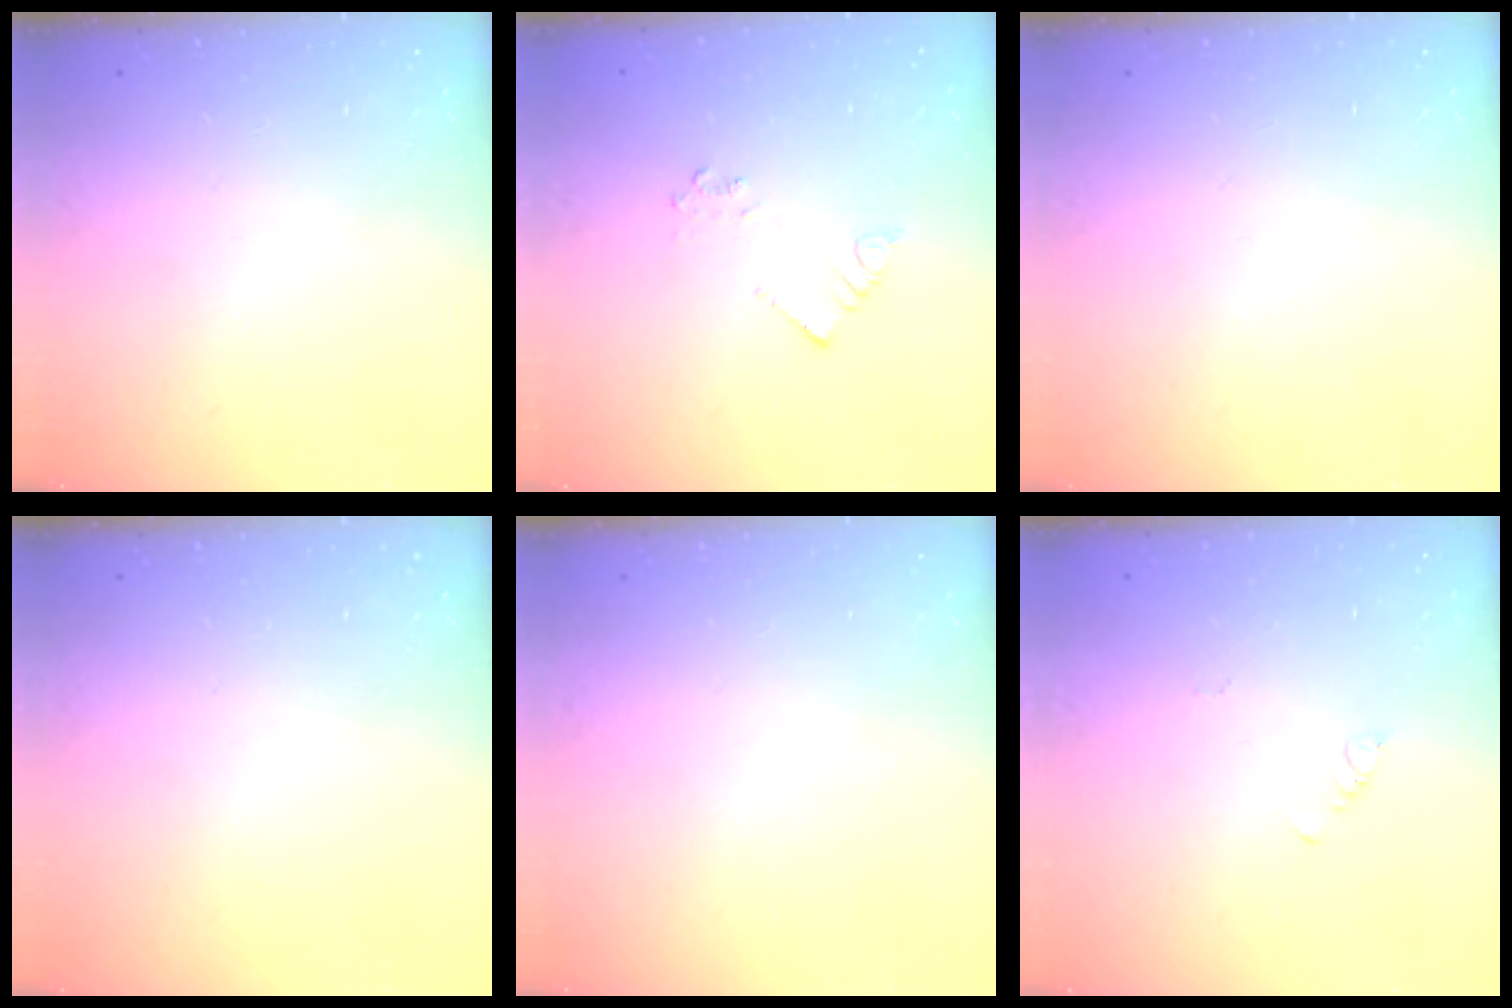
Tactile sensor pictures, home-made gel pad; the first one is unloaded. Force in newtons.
{"total": 2.5, "press": 2.5, "slide": 0.2}
{"total": 0.0}
{"total": 0.0}
{"total": 0.0}
{"total": 1.9, "press": 1.9, "slide": 0.4}